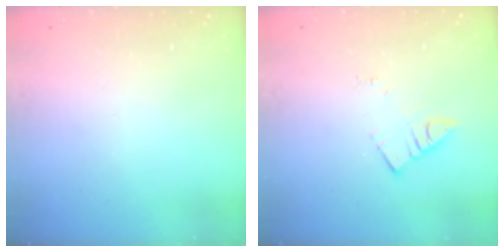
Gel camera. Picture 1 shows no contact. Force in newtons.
{"total": 3.8, "press": 3.8, "slide": 0.2}